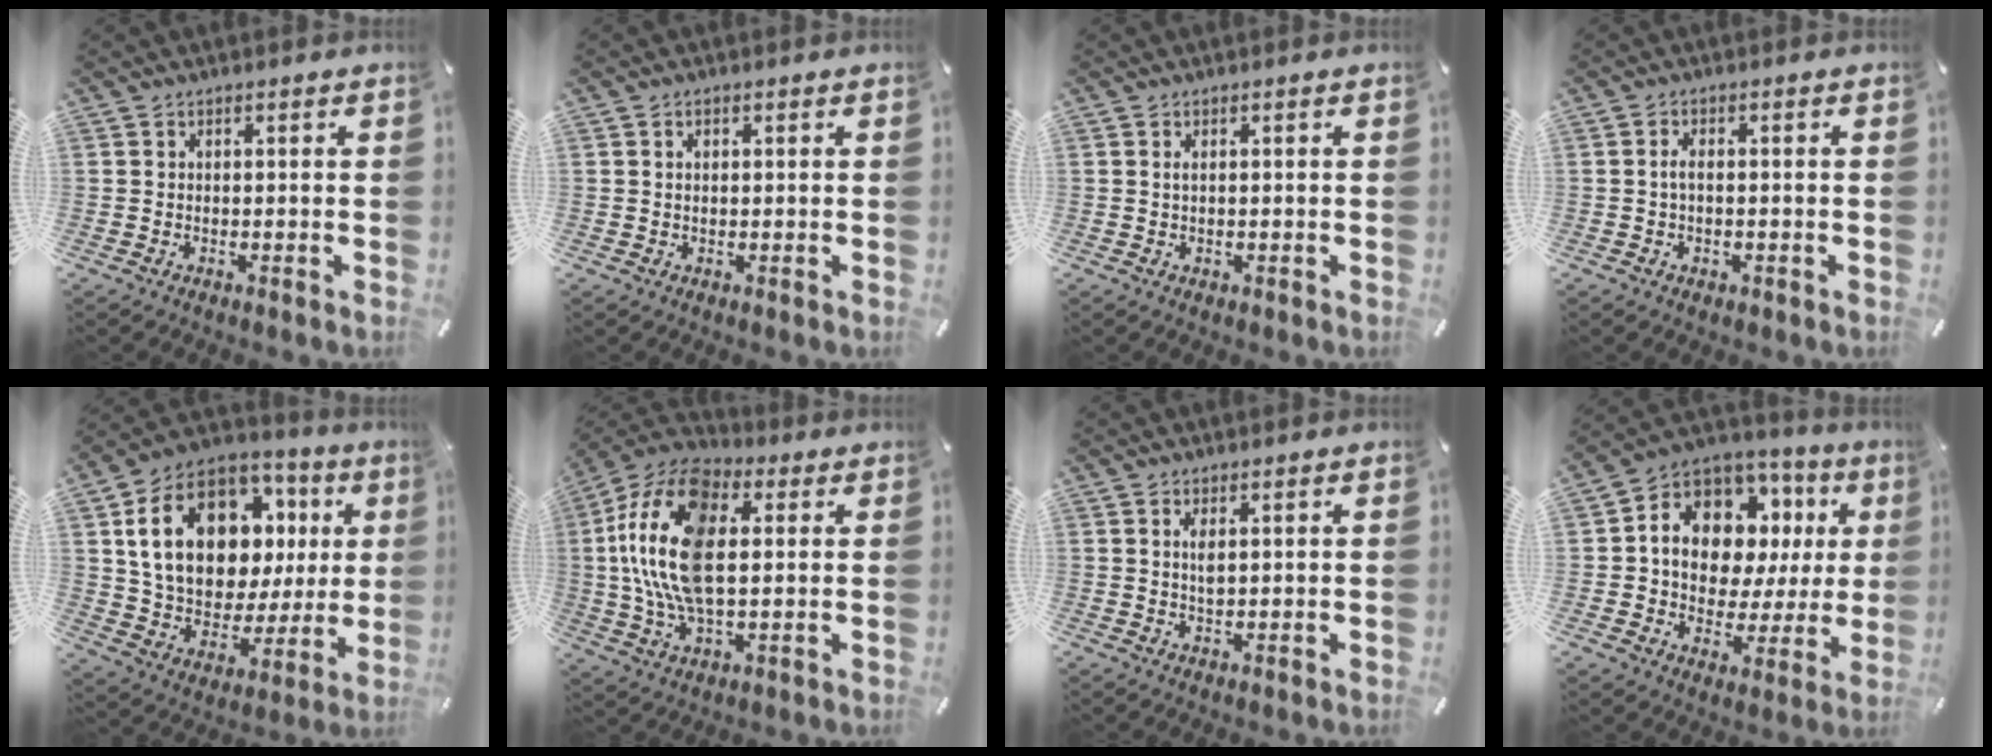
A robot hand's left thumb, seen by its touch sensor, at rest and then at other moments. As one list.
[{"total": 1.3, "force": [0.4, 0.7, 1.0], "torque": [-0.021, 0.004, 0.007]}, {"total": 1.0, "force": [0.2, 0.3, 0.9], "torque": [-0.017, 0.000, 0.003]}, {"total": 2.6, "force": [-0.4, 1.4, 2.1], "torque": [-0.040, 0.005, -0.007]}, {"total": 21.0, "force": [7.0, 14.9, 12.9], "torque": [-0.230, -0.025, 0.128]}, {"total": 19.9, "force": [2.8, 11.4, 16.1], "torque": [-0.362, 0.005, 0.046]}, {"total": 2.6, "force": [0.8, 0.9, 2.3], "torque": [-0.048, -0.003, 0.008]}, {"total": 13.1, "force": [4.2, 10.2, 7.0], "torque": [-0.126, -0.033, 0.084]}]